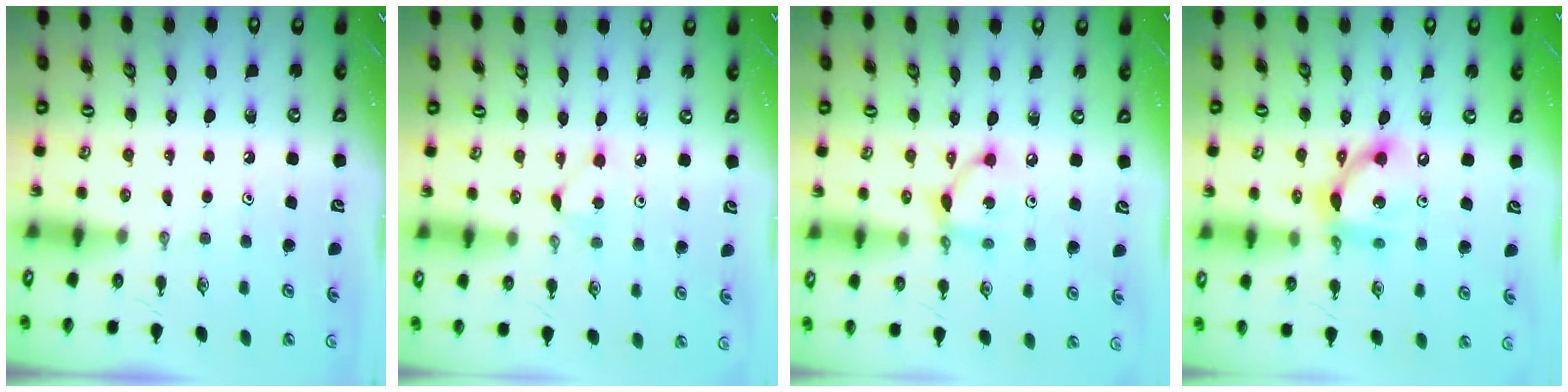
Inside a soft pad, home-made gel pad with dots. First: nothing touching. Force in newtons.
{"total": 3.8, "press": 3.7, "slide": 0.5}
{"total": 8.1, "press": 8.1, "slide": 0.3}
{"total": 13.5, "press": 13.5, "slide": 1.0}